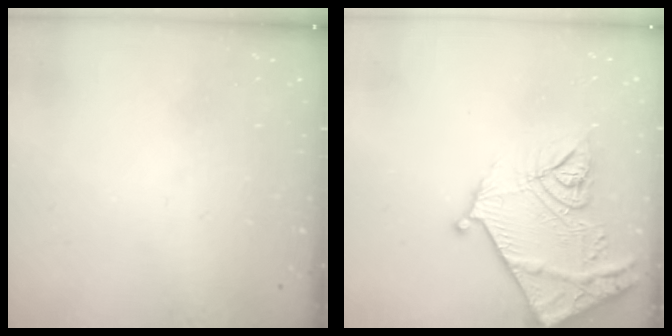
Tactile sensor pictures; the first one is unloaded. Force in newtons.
{"total": 18.3, "press": 18.2, "slide": 2.0}